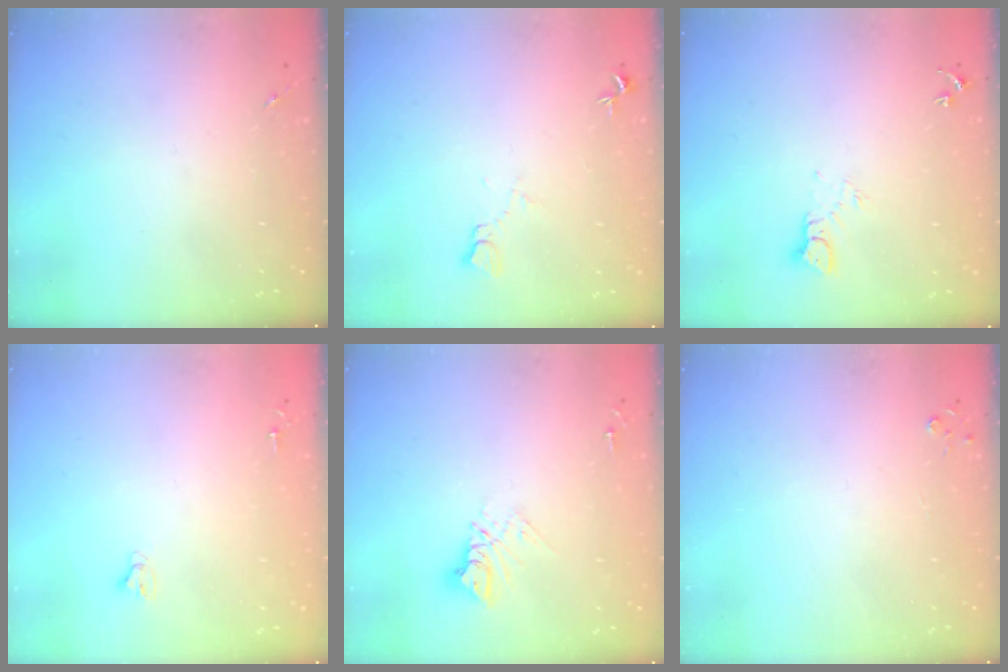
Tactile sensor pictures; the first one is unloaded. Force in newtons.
{"total": 5.6, "press": 5.5, "slide": 0.6}
{"total": 3.7, "press": 3.7, "slide": 0.4}
{"total": 2.4, "press": 2.4, "slide": 0.2}
{"total": 9.3, "press": 9.3, "slide": 0.8}
{"total": 2.7, "press": 2.7, "slide": 0.3}